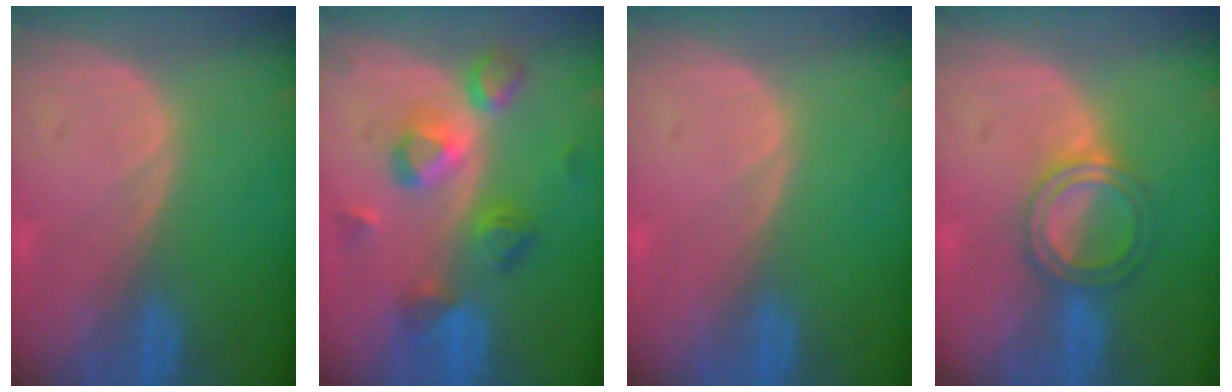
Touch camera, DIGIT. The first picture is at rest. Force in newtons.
{"total": 7.4, "press": 7.4, "slide": 0.8}
{"total": 0.0}
{"total": 4.9, "press": 4.9, "slide": 0.3}